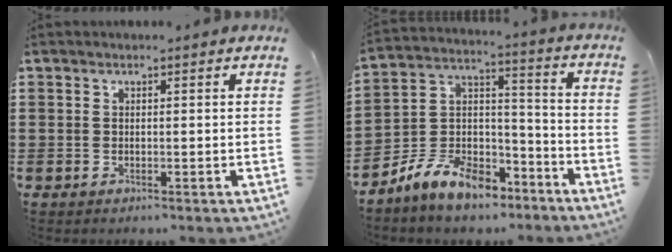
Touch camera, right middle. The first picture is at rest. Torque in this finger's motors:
{"motor_torque": [2.14, 0.00, 0.22, 0.18]}